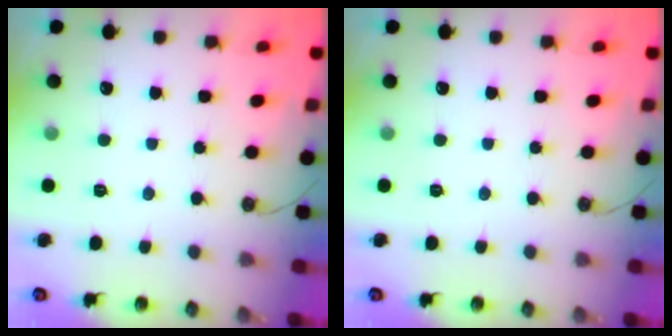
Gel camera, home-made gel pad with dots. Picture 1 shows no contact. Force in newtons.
{"total": 0.0}